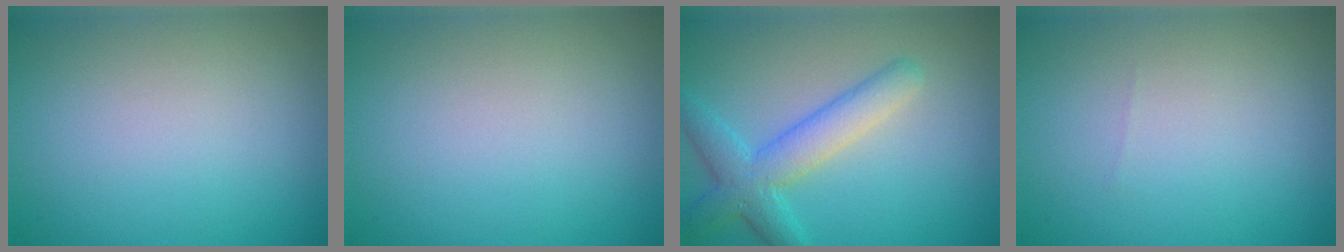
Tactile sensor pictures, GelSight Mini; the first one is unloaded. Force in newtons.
{"total": 0.0}
{"total": 4.6, "press": 4.6, "slide": 0.1}
{"total": 0.0}